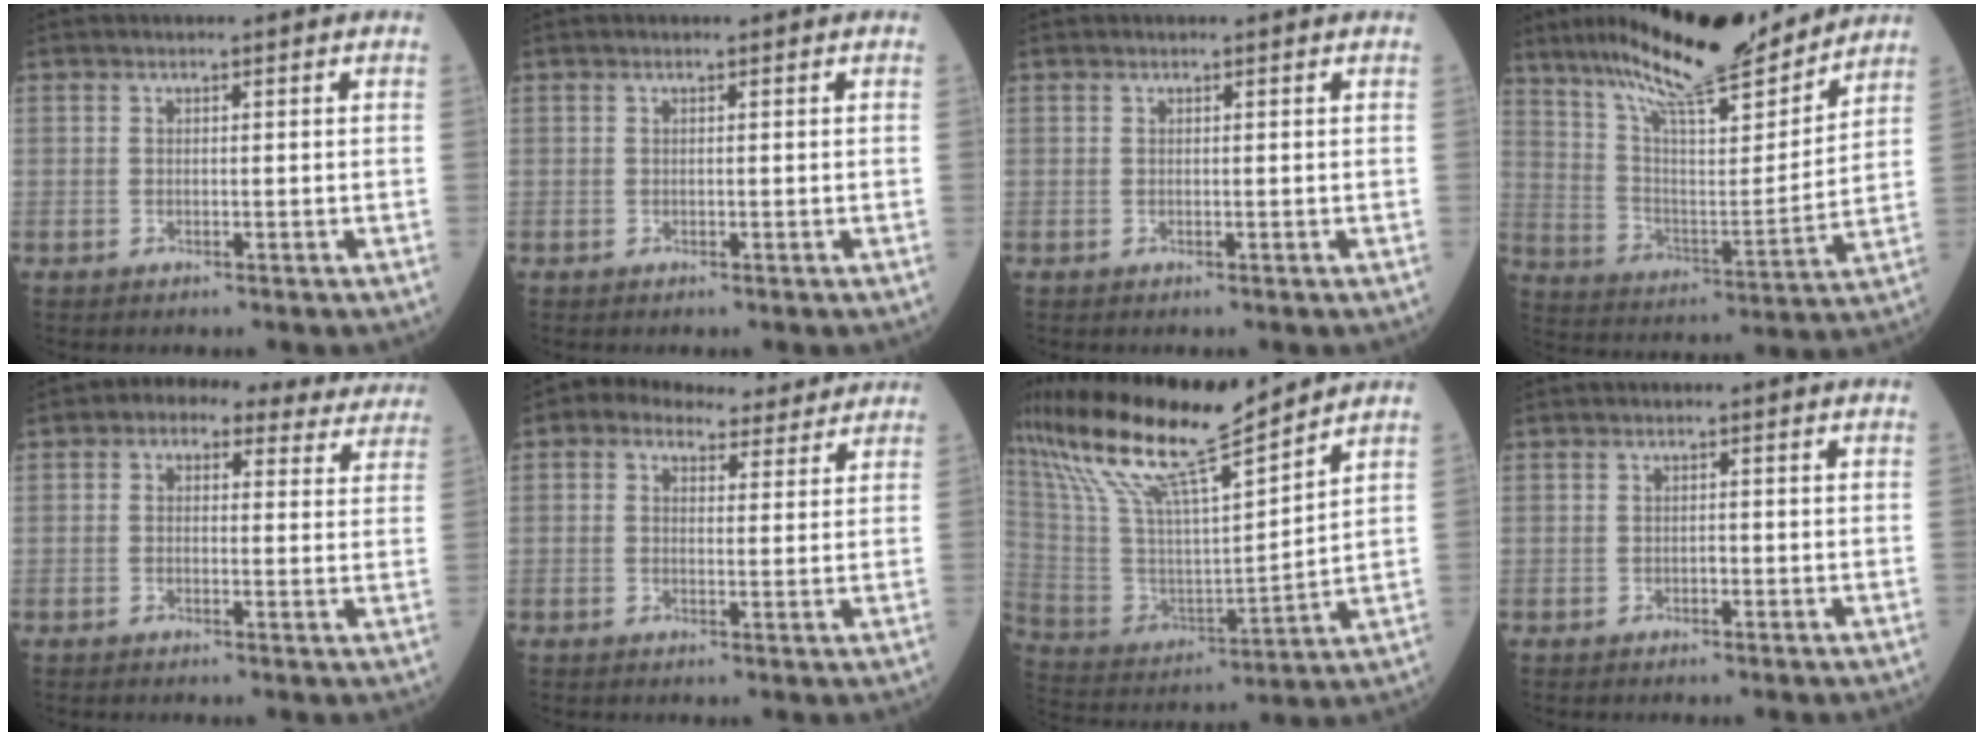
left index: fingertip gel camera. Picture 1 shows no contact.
{"total": 0.0}
{"total": 0.0}
{"total": 19.8, "force": [16.8, 2.8, 10.0], "torque": [-0.167, 0.001, 0.275]}
{"total": 12.2, "force": [9.8, 5.8, 4.5], "torque": [-0.031, 0.042, 0.098]}
{"total": 8.2, "force": [6.5, 4.1, 2.8], "torque": [-0.036, 0.034, 0.084]}
{"total": 19.5, "force": [16.0, 1.3, 11.2], "torque": [-0.219, 0.011, 0.303]}
{"total": 0.6, "force": [-0.3, 0.3, 0.4], "torque": [-0.003, 0.003, -0.008]}